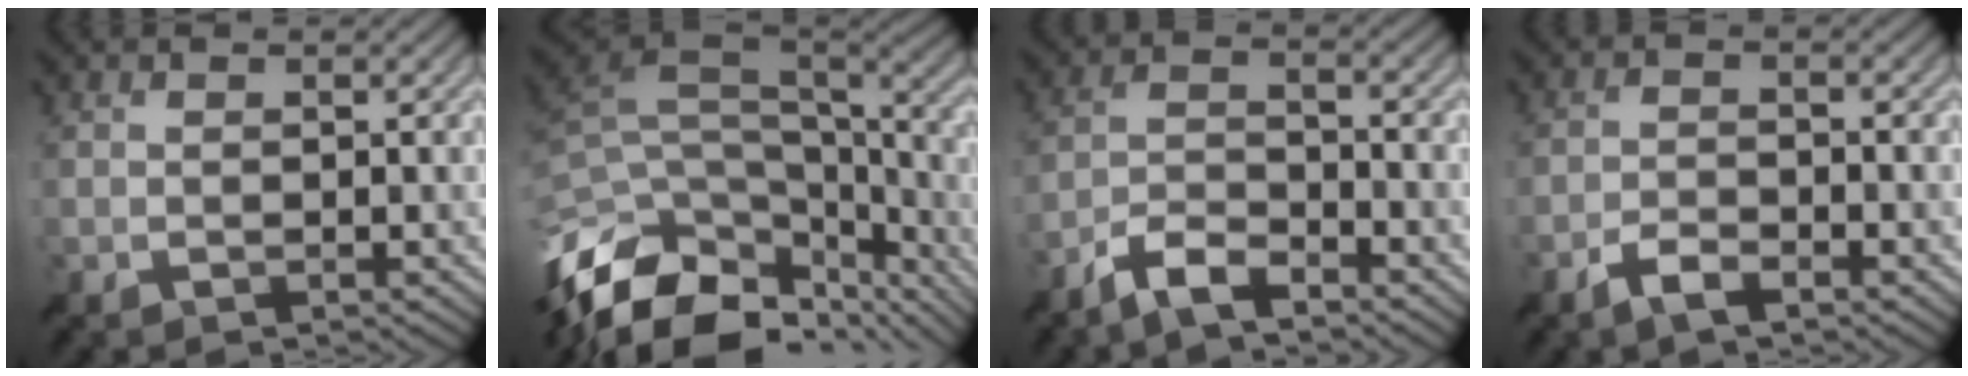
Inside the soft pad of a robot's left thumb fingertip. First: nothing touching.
{"total": 15.9, "force": [-7.8, 8.4, 11.0], "torque": [-0.281, -0.019, -0.115]}
{"total": 5.4, "force": [-4.4, 1.4, 2.9], "torque": [-0.060, -0.002, -0.093]}
{"total": 2.9, "force": [-2.1, 0.8, 1.9], "torque": [-0.041, 0.001, -0.048]}